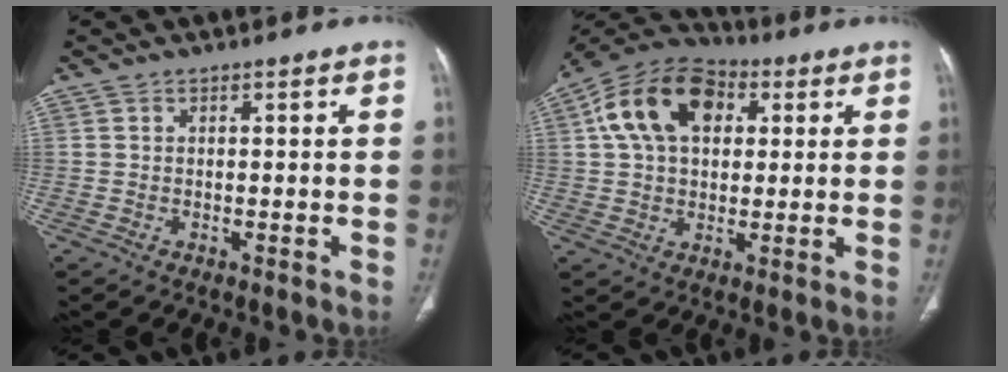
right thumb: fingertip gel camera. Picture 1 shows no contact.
{"total": 16.5, "force": [4.7, 10.8, 11.5], "torque": [-0.191, 0.017, 0.073]}